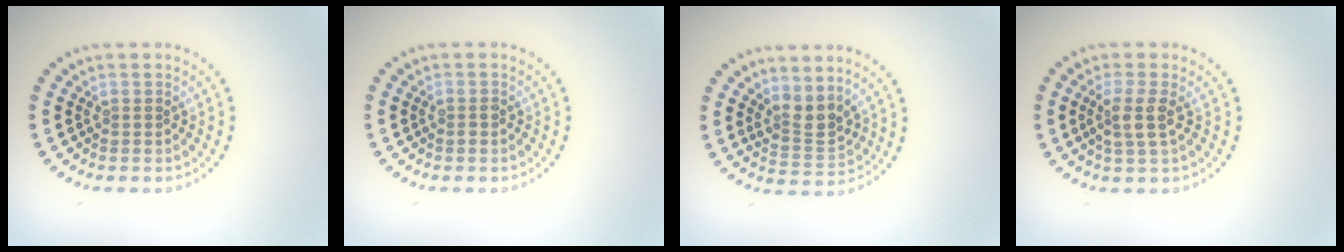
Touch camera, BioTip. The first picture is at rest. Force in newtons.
{"total": 0.7, "press": 0.7, "slide": 0.3}
{"total": 2.5, "press": 2.0, "slide": 1.5}
{"total": 2.3, "press": 2.0, "slide": 1.2}